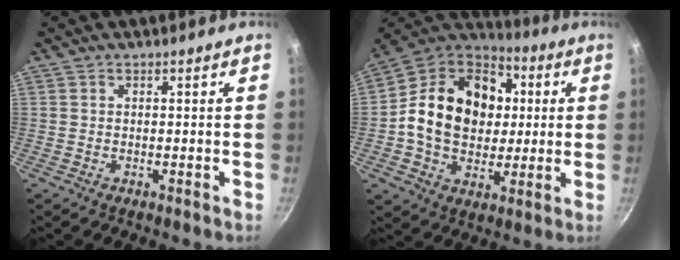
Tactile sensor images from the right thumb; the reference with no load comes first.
{"total": 22.2, "force": [2.1, 17.2, 13.9], "torque": [-0.216, 0.027, 0.028]}